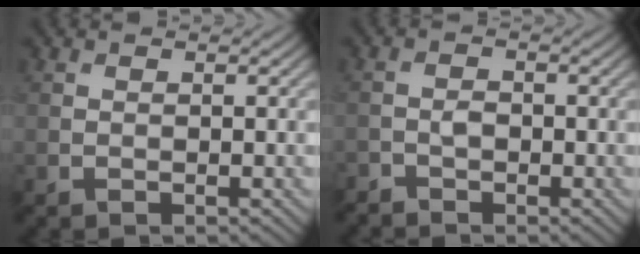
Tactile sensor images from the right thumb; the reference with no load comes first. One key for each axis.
{"total": 1.9, "fx": -1.6, "fy": 0.9, "fz": 0.7, "tx": -0.014, "ty": 0.001, "tz": -0.036}